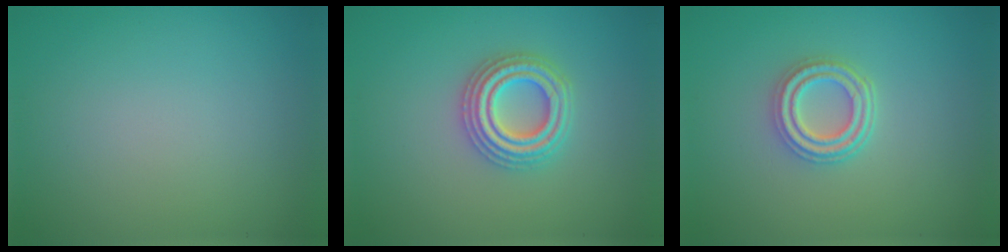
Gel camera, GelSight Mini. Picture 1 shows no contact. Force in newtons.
{"total": 4.3, "press": 4.3, "slide": 0.7}
{"total": 3.6, "press": 3.0, "slide": 2.0}